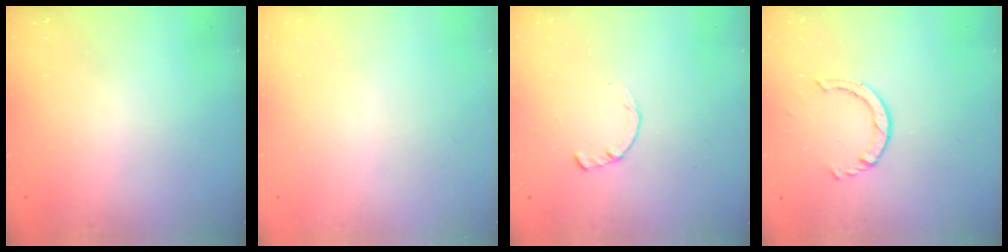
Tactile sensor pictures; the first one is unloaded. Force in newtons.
{"total": 0.0}
{"total": 1.7, "press": 1.7, "slide": 0.2}
{"total": 2.2, "press": 2.2, "slide": 0.4}